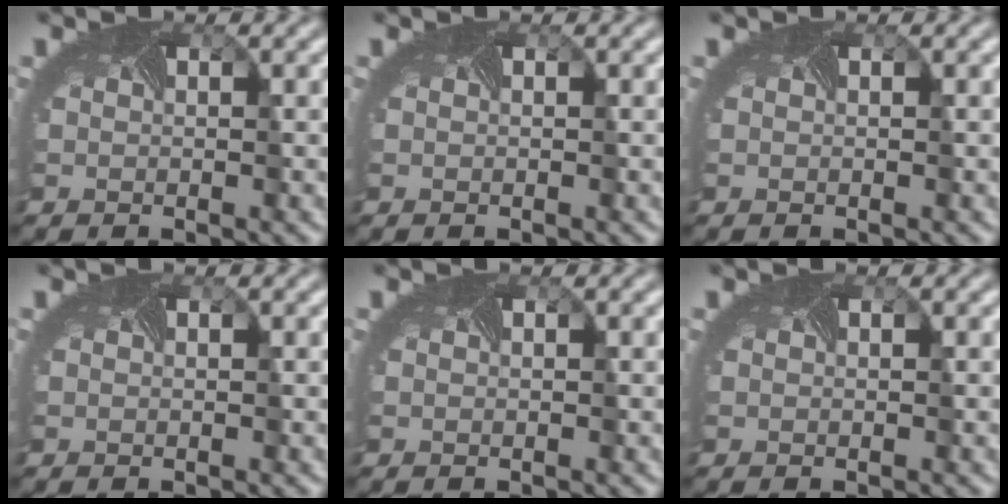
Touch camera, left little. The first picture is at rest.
{"total": 0.0}
{"total": 0.0}
{"total": 0.0}
{"total": 0.0}
{"total": 0.0}